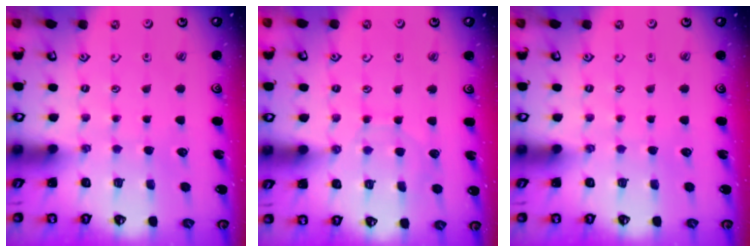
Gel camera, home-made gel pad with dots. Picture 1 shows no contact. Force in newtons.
{"total": 3.3, "press": 3.2, "slide": 0.4}
{"total": 0.0}